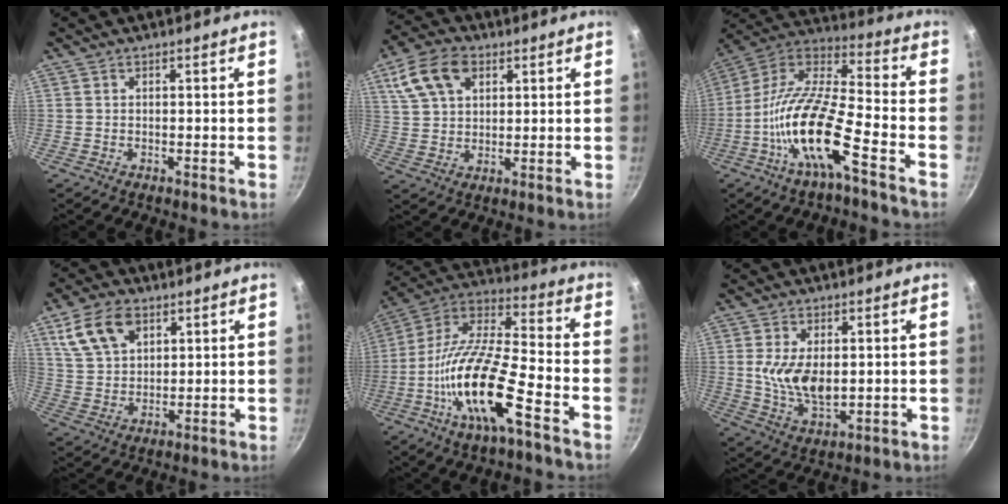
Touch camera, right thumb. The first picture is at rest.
{"total": 11.5, "force": [5.0, 7.6, 7.2], "torque": [-0.124, 0.006, 0.090]}
{"total": 18.1, "force": [-7.5, 5.0, 15.6], "torque": [-0.294, 0.053, -0.165]}
{"total": 11.0, "force": [5.4, 6.9, 6.7], "torque": [-0.111, -0.006, 0.107]}
{"total": 19.3, "force": [-7.9, 5.3, 16.8], "torque": [-0.315, 0.044, -0.168]}
{"total": 9.7, "force": [0.8, 5.3, 8.1], "torque": [-0.148, -0.016, 0.022]}